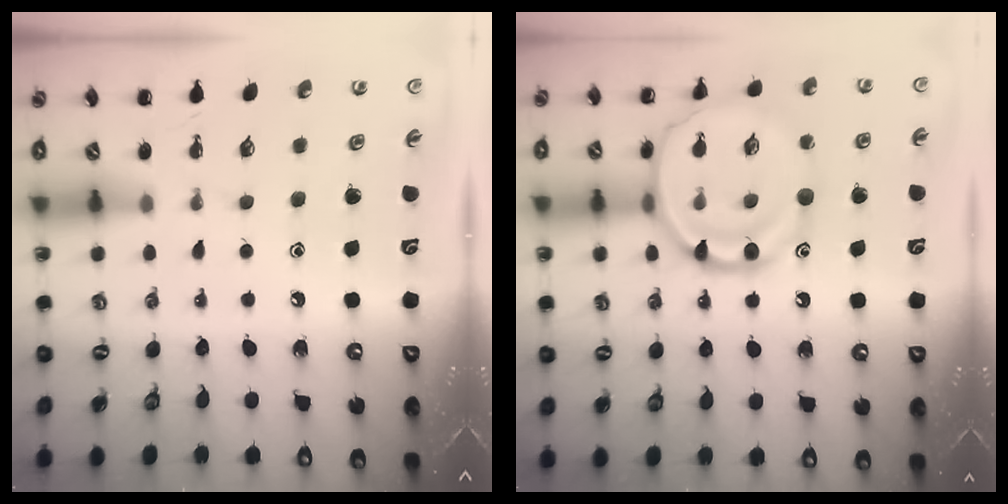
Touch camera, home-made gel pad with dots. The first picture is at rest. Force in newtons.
{"total": 17.0, "press": 16.9, "slide": 1.7}